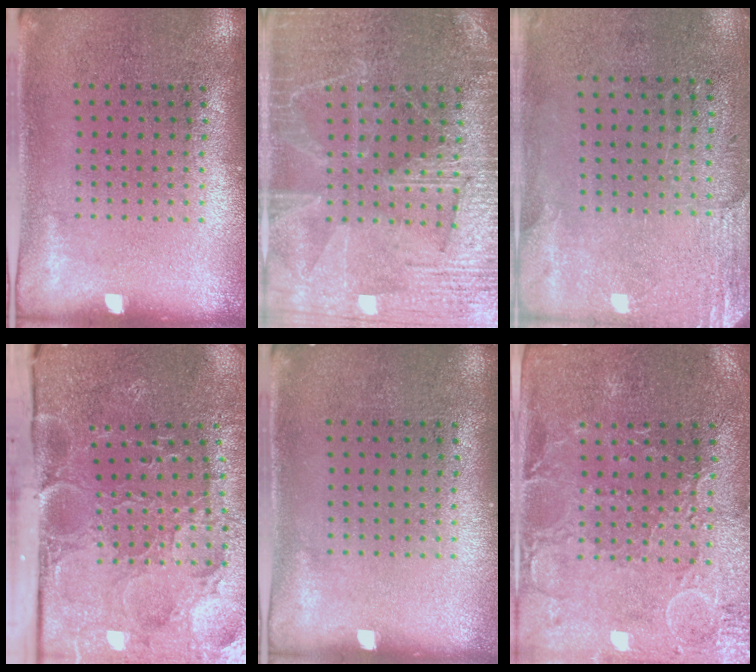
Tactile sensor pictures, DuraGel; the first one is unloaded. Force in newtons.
{"total": 3.7, "press": 3.6, "slide": 0.7}
{"total": 2.7, "press": 2.3, "slide": 1.4}
{"total": 4.1, "press": 3.7, "slide": 1.7}
{"total": 0.0}
{"total": 0.8, "press": 0.7, "slide": 0.4}